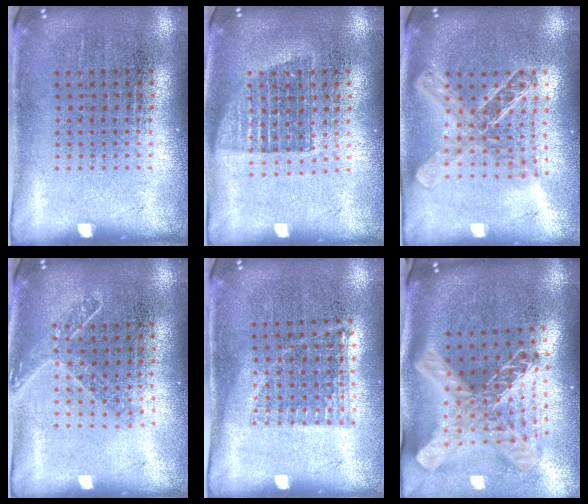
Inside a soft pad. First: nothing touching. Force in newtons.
{"total": 1.4, "press": 1.1, "slide": 0.8}
{"total": 1.9, "press": 1.7, "slide": 1.0}
{"total": 1.5, "press": 1.2, "slide": 0.9}
{"total": 0.9, "press": 0.8, "slide": 0.2}
{"total": 2.9, "press": 2.1, "slide": 2.0}